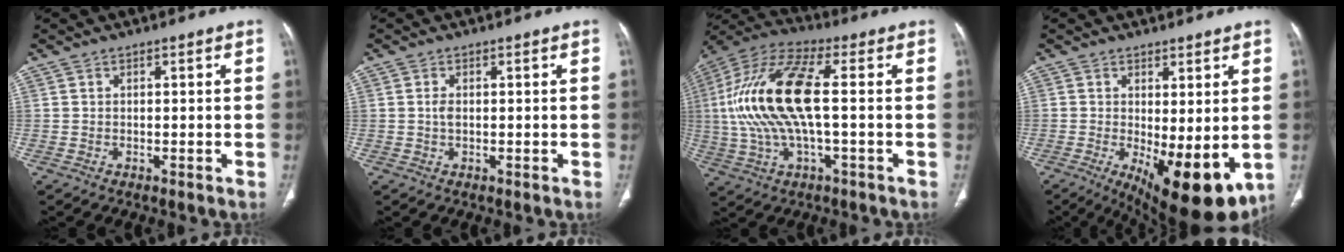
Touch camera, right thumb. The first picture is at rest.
{"total": 1.3, "force": [0.1, 0.7, 1.1], "torque": [-0.023, 0.001, 0.002]}
{"total": 18.6, "force": [0.6, 6.4, 17.4], "torque": [-0.384, 0.027, 0.008]}
{"total": 13.6, "force": [-3.0, 5.0, 12.3], "torque": [-0.175, -0.030, -0.026]}